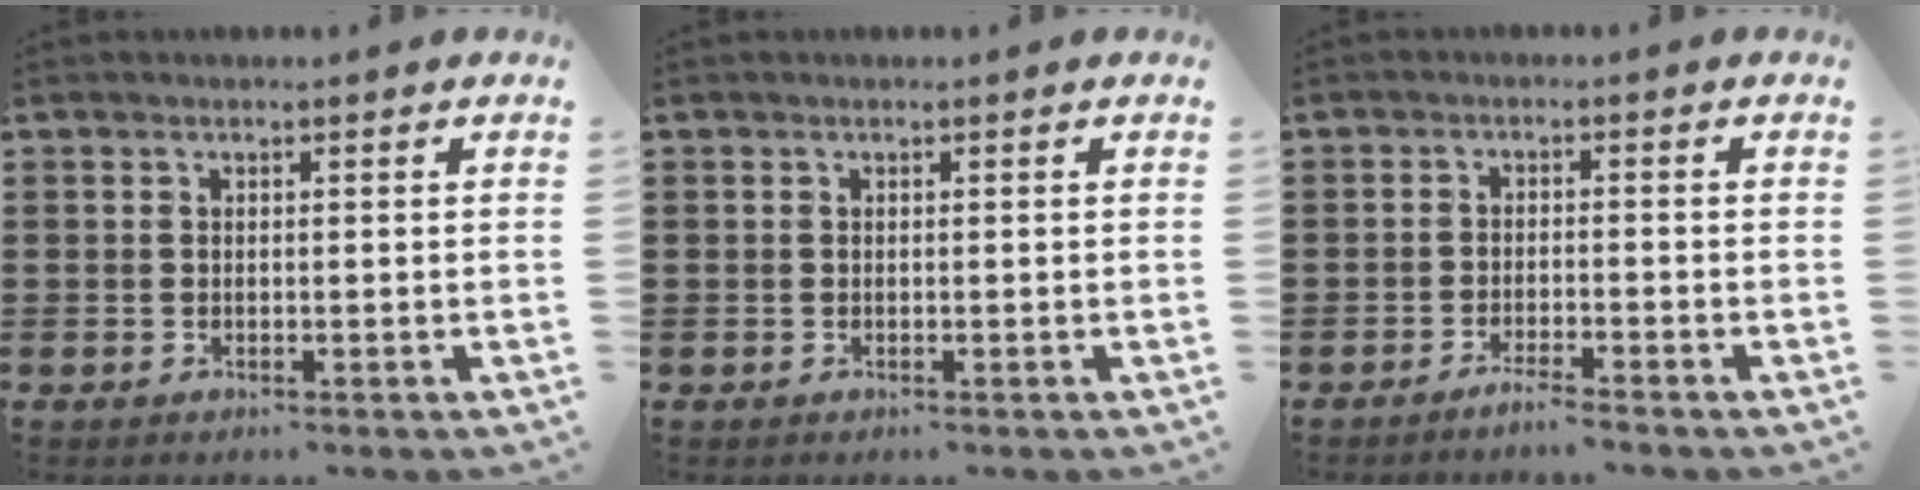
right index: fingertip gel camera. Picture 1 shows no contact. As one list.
[{"total": 0.0}, {"total": 2.2, "force": [-2.0, -0.2, 0.8], "torque": [-0.014, 0.001, -0.037]}]